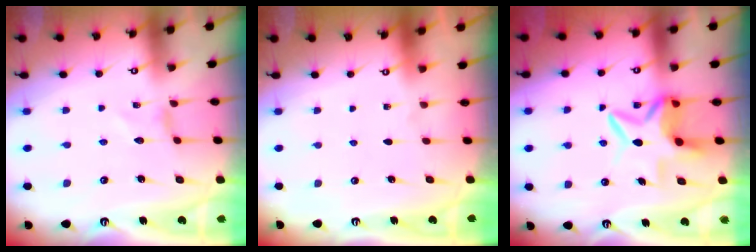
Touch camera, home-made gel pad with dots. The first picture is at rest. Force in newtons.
{"total": 0.0}
{"total": 8.2, "press": 8.2, "slide": 0.8}